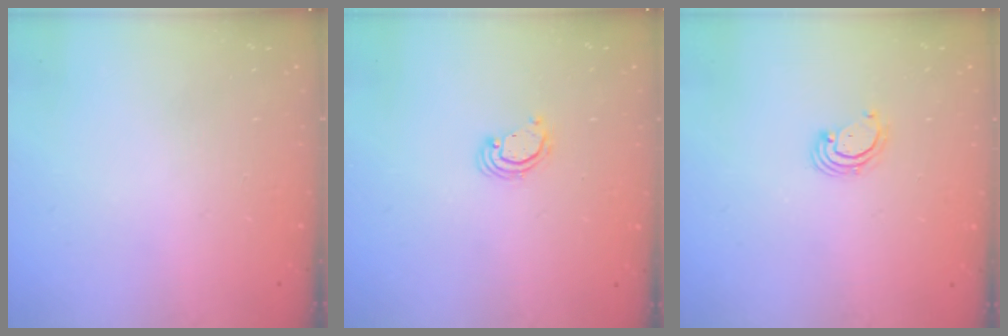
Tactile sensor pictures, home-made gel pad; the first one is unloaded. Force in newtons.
{"total": 2.2, "press": 2.2, "slide": 0.1}
{"total": 2.8, "press": 2.8, "slide": 0.3}